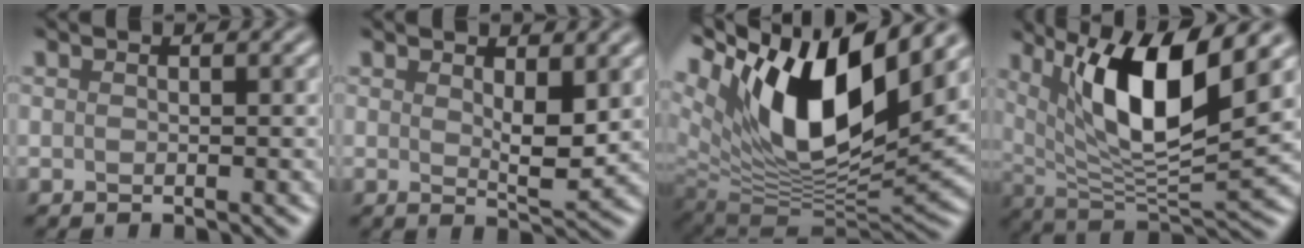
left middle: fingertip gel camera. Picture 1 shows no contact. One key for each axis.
{"total": 3.1, "fx": 1.0, "fy": 1.0, "fz": 2.7, "tx": -0.046, "ty": -0.008, "tz": 0.019}
{"total": 15.4, "fx": 6.3, "fy": 6.8, "fz": 12.3, "tx": -0.220, "ty": 0.003, "tz": 0.107}
{"total": 10.4, "fx": 4.1, "fy": 3.0, "fz": 9.0, "tx": -0.147, "ty": -0.013, "tz": 0.077}